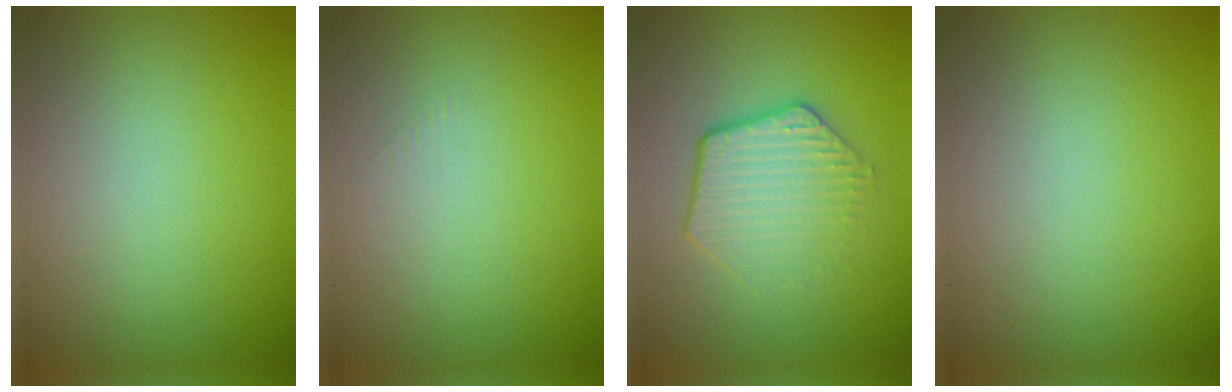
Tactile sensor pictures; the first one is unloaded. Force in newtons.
{"total": 0.6, "press": 0.6, "slide": 0.0}
{"total": 4.3, "press": 3.1, "slide": 2.9}
{"total": 0.0}